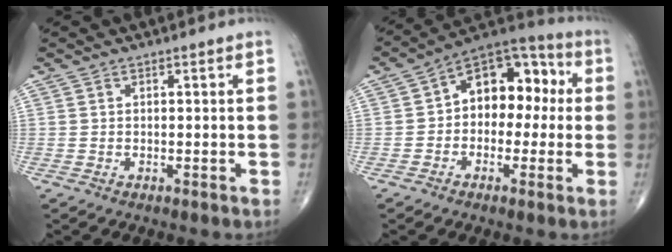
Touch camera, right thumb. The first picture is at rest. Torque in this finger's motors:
{"motor_torque": [0.16, 0.27, 0.97, 0.13, 0.14]}